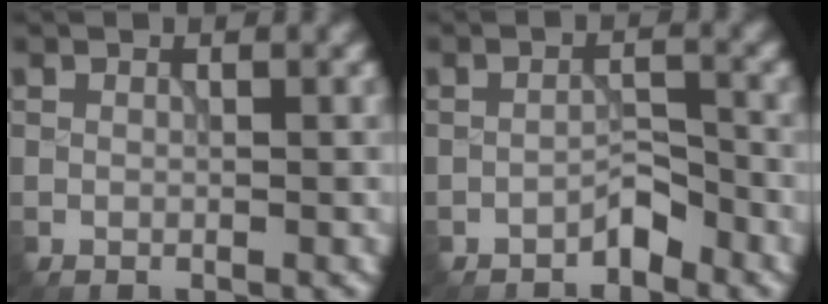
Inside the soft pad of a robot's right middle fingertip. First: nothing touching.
{"total": 1.8, "force": [-1.5, 0.5, 0.8], "torque": [-0.010, 0.008, -0.029]}